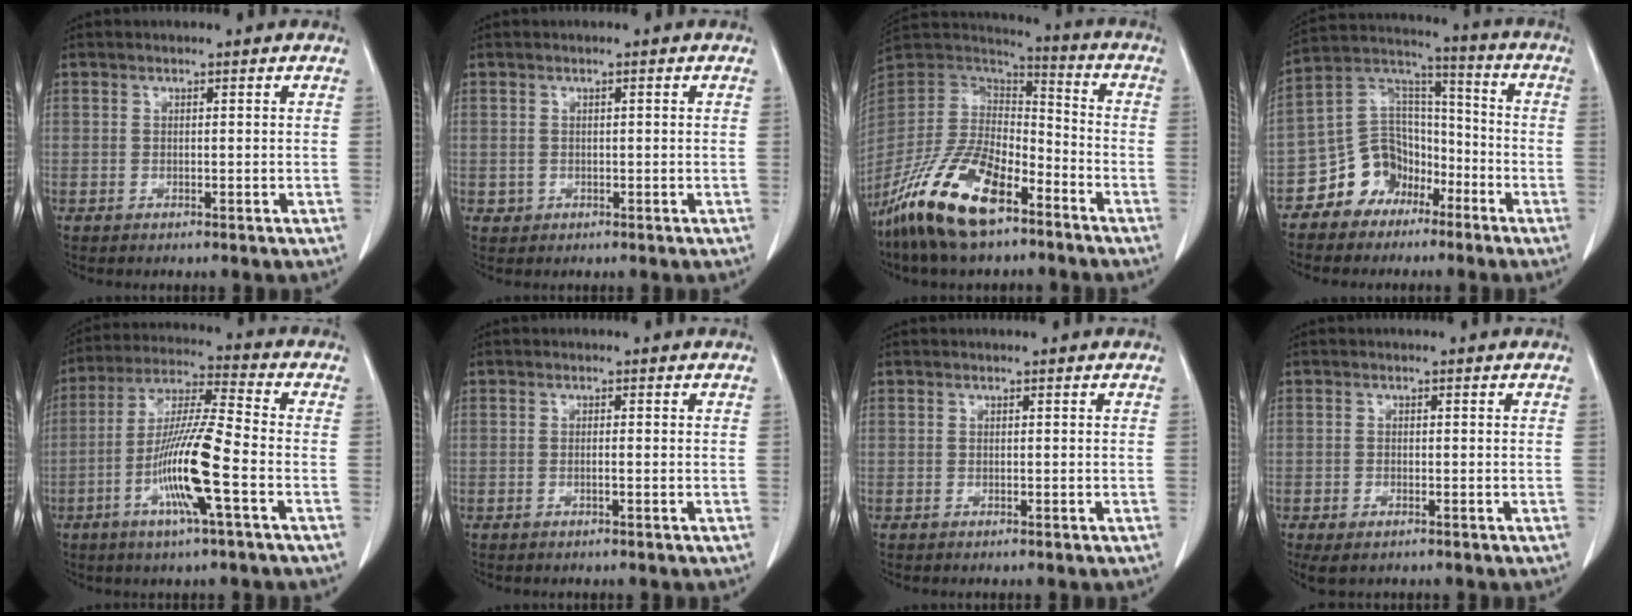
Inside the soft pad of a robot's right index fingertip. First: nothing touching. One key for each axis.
{"total": 1.0, "fx": 0.0, "fy": 1.0, "fz": 0.3, "tx": 0.000, "ty": 0.003, "tz": 0.003}
{"total": 18.9, "fx": -12.1, "fy": 6.8, "fz": 12.8, "tx": -0.274, "ty": -0.010, "tz": -0.231}
{"total": 10.7, "fx": -6.3, "fy": 8.1, "fz": 3.1, "tx": -0.061, "ty": 0.054, "tz": -0.113}
{"total": 13.0, "fx": -4.3, "fy": 0.1, "fz": 12.2, "tx": -0.241, "ty": -0.003, "tz": -0.084}
{"total": 0.5, "fx": -0.2, "fy": -0.1, "fz": 0.5, "tx": -0.008, "ty": 0.002, "tz": -0.001}
{"total": 0.0}
{"total": 2.8, "fx": -1.6, "fy": 1.2, "fz": 1.9, "tx": -0.038, "ty": -0.006, "tz": -0.020}